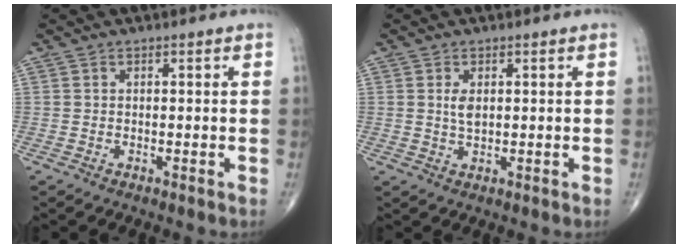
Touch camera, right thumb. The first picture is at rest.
{"total": 2.4, "force": [0.6, 1.2, 2.0], "torque": [-0.037, -0.007, 0.014]}